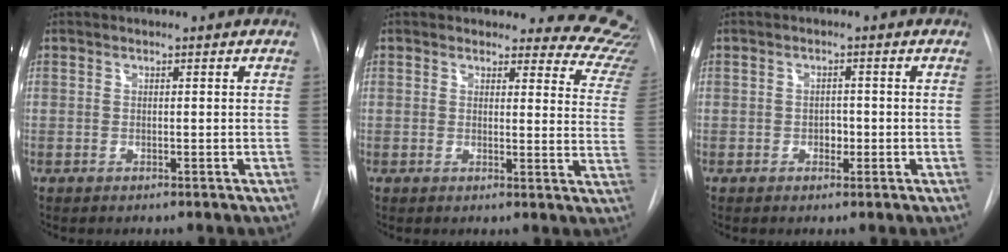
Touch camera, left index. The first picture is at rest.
{"total": 12.1, "force": [11.7, 3.1, 0.1], "torque": [0.056, -0.114, 0.075]}
{"total": 1.9, "force": [-1.3, 1.1, 0.9], "torque": [-0.011, -0.002, -0.018]}